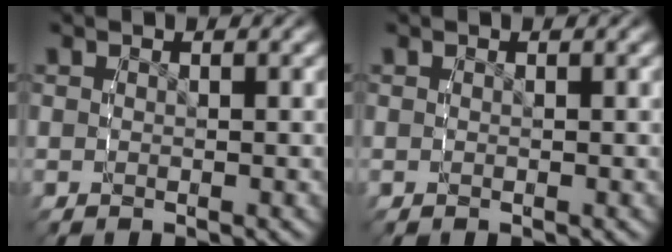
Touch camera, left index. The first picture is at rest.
{"total": 0.0}